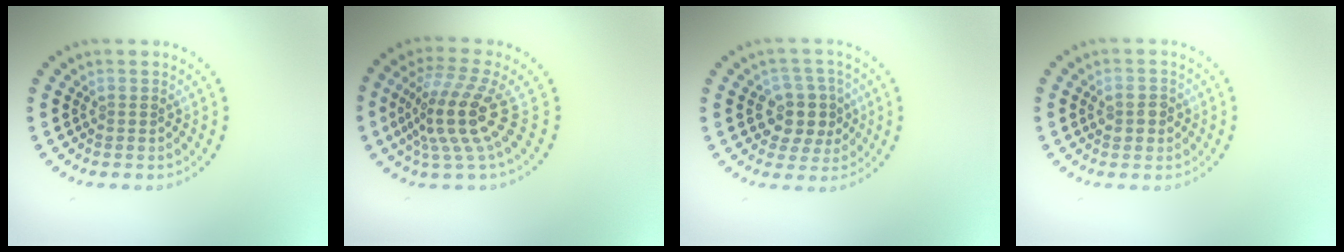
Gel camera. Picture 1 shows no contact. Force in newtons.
{"total": 5.0, "press": 3.5, "slide": 3.5}
{"total": 4.1, "press": 3.8, "slide": 1.6}
{"total": 1.8, "press": 1.8, "slide": 0.1}